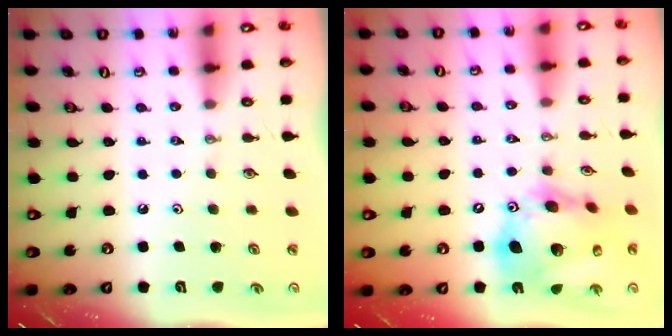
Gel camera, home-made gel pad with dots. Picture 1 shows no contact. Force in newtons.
{"total": 21.2, "press": 20.9, "slide": 3.4}